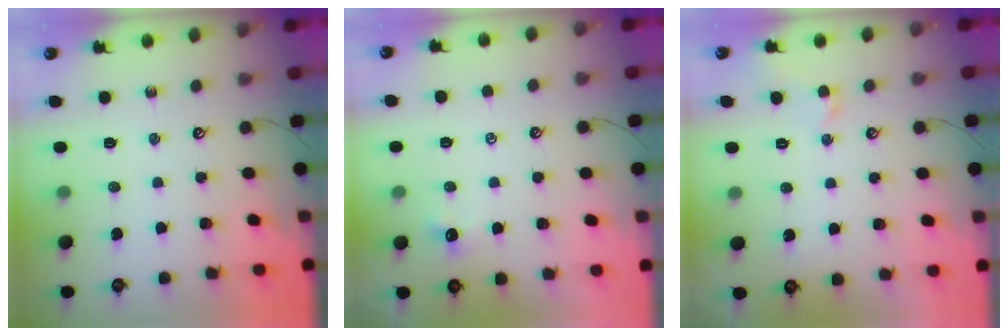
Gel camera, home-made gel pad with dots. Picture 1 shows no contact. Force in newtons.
{"total": 1.0, "press": 0.9, "slide": 0.4}
{"total": 0.0}